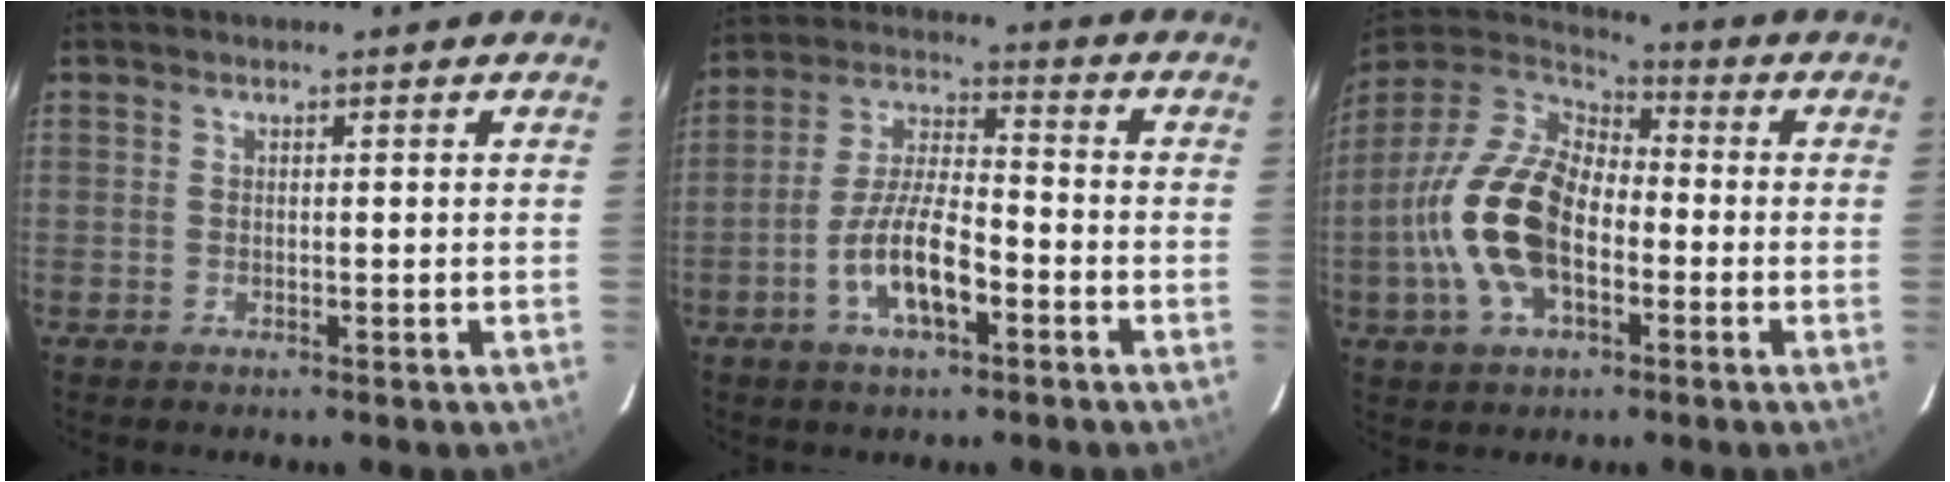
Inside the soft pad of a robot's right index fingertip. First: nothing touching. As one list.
[{"total": 10.6, "force": [-4.6, 3.5, 8.9], "torque": [-0.181, 0.003, -0.082]}, {"total": 18.1, "force": [-4.4, 10.3, 14.2], "torque": [-0.308, 0.002, -0.085]}]